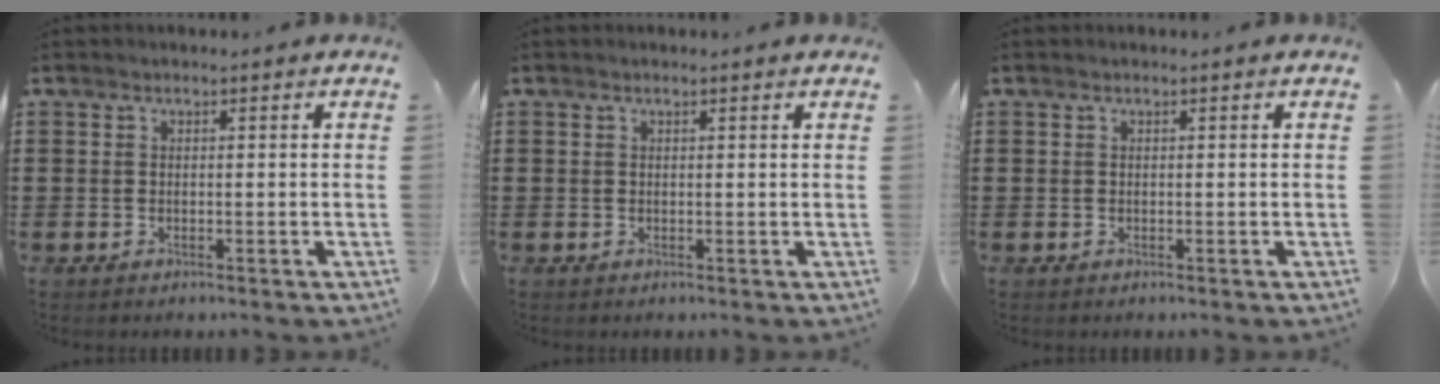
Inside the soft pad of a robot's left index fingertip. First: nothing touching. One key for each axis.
{"total": 0.5, "fx": 0.4, "fy": -0.1, "fz": 0.4, "tx": -0.007, "ty": -0.001, "tz": 0.007}
{"total": 0.0}